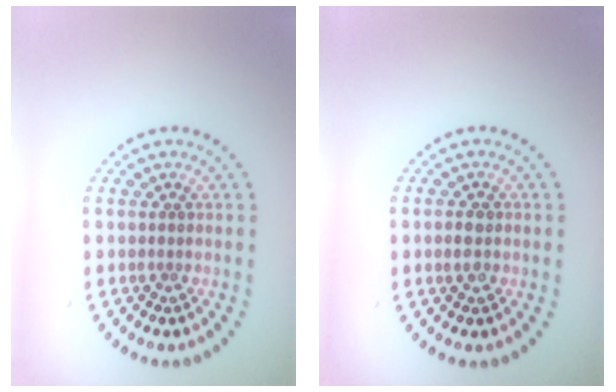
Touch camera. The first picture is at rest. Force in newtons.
{"total": 1.5, "press": 1.5, "slide": 0.4}